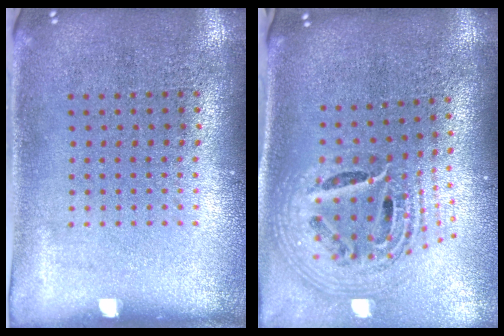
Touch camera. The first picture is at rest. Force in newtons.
{"total": 2.2, "press": 1.6, "slide": 1.5}